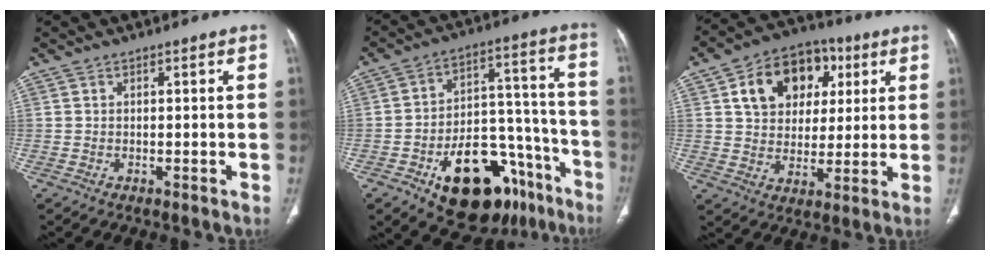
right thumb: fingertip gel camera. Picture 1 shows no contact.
{"total": 23.5, "force": [-12.7, 13.0, 14.9], "torque": [-0.160, 0.092, -0.181]}
{"total": 15.4, "force": [5.4, 11.4, 8.8], "torque": [-0.103, 0.001, 0.086]}